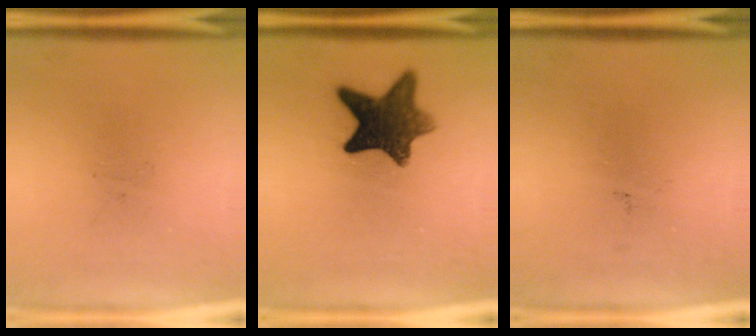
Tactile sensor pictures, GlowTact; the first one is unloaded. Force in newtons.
{"total": 10.4}
{"total": 0.0}